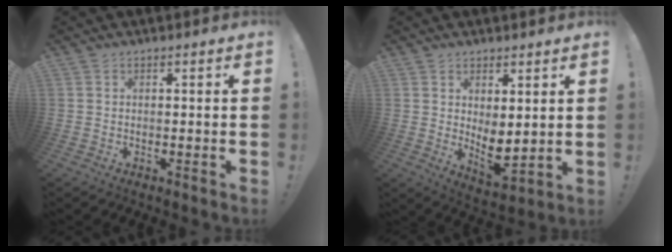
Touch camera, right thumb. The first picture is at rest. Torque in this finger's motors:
{"motor_torque": [-0.17, 0.44, 0.35, 0.42, 0.04]}